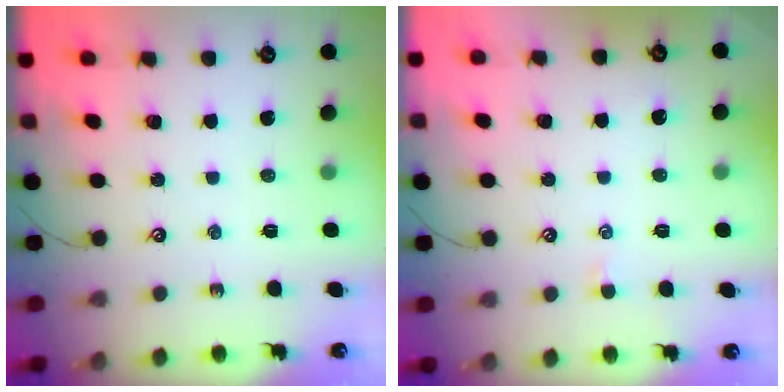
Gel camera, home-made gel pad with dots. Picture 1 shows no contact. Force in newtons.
{"total": 0.7, "press": 0.6, "slide": 0.4}